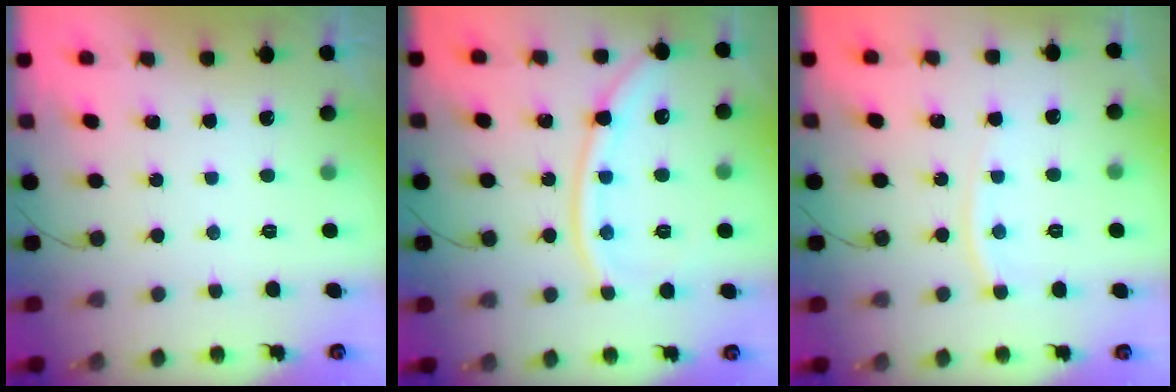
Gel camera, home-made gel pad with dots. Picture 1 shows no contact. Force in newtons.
{"total": 14.2, "press": 14.1, "slide": 1.5}
{"total": 6.2, "press": 6.2, "slide": 0.8}